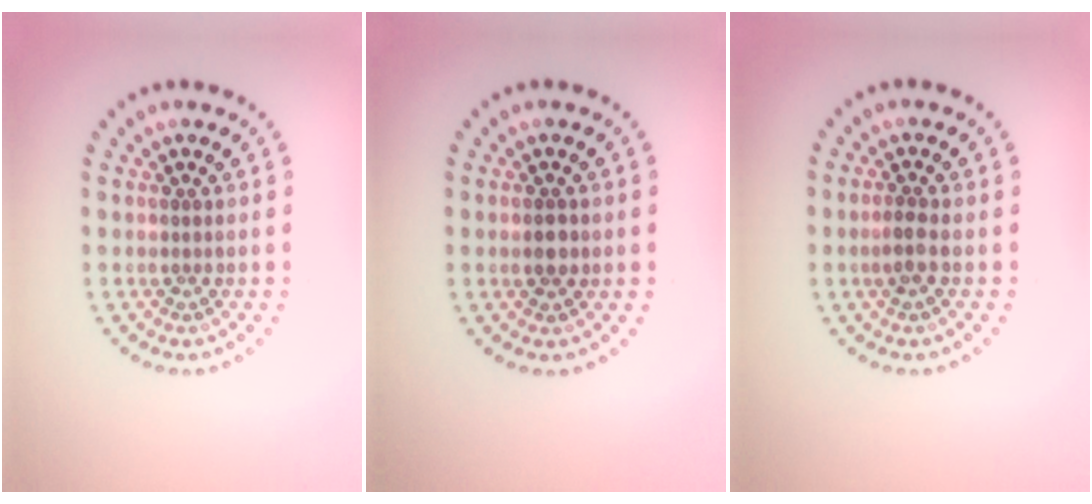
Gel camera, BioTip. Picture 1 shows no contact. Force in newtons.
{"total": 1.9, "press": 1.9, "slide": 0.1}
{"total": 1.5, "press": 1.3, "slide": 0.6}